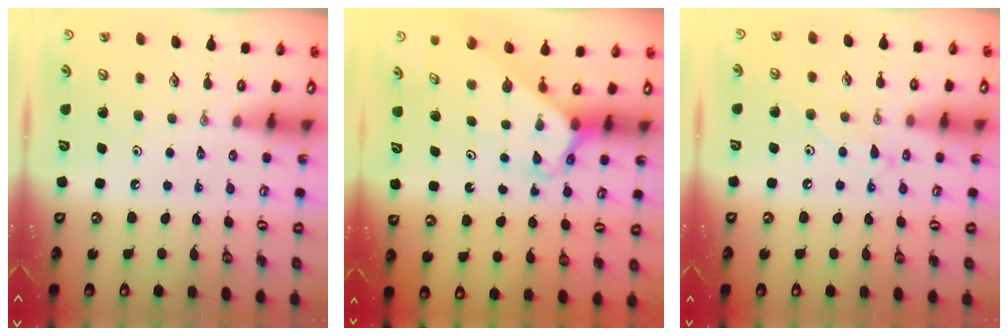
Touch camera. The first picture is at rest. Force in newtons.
{"total": 2.6, "press": 2.6, "slide": 0.2}
{"total": 8.2, "press": 8.1, "slide": 0.7}